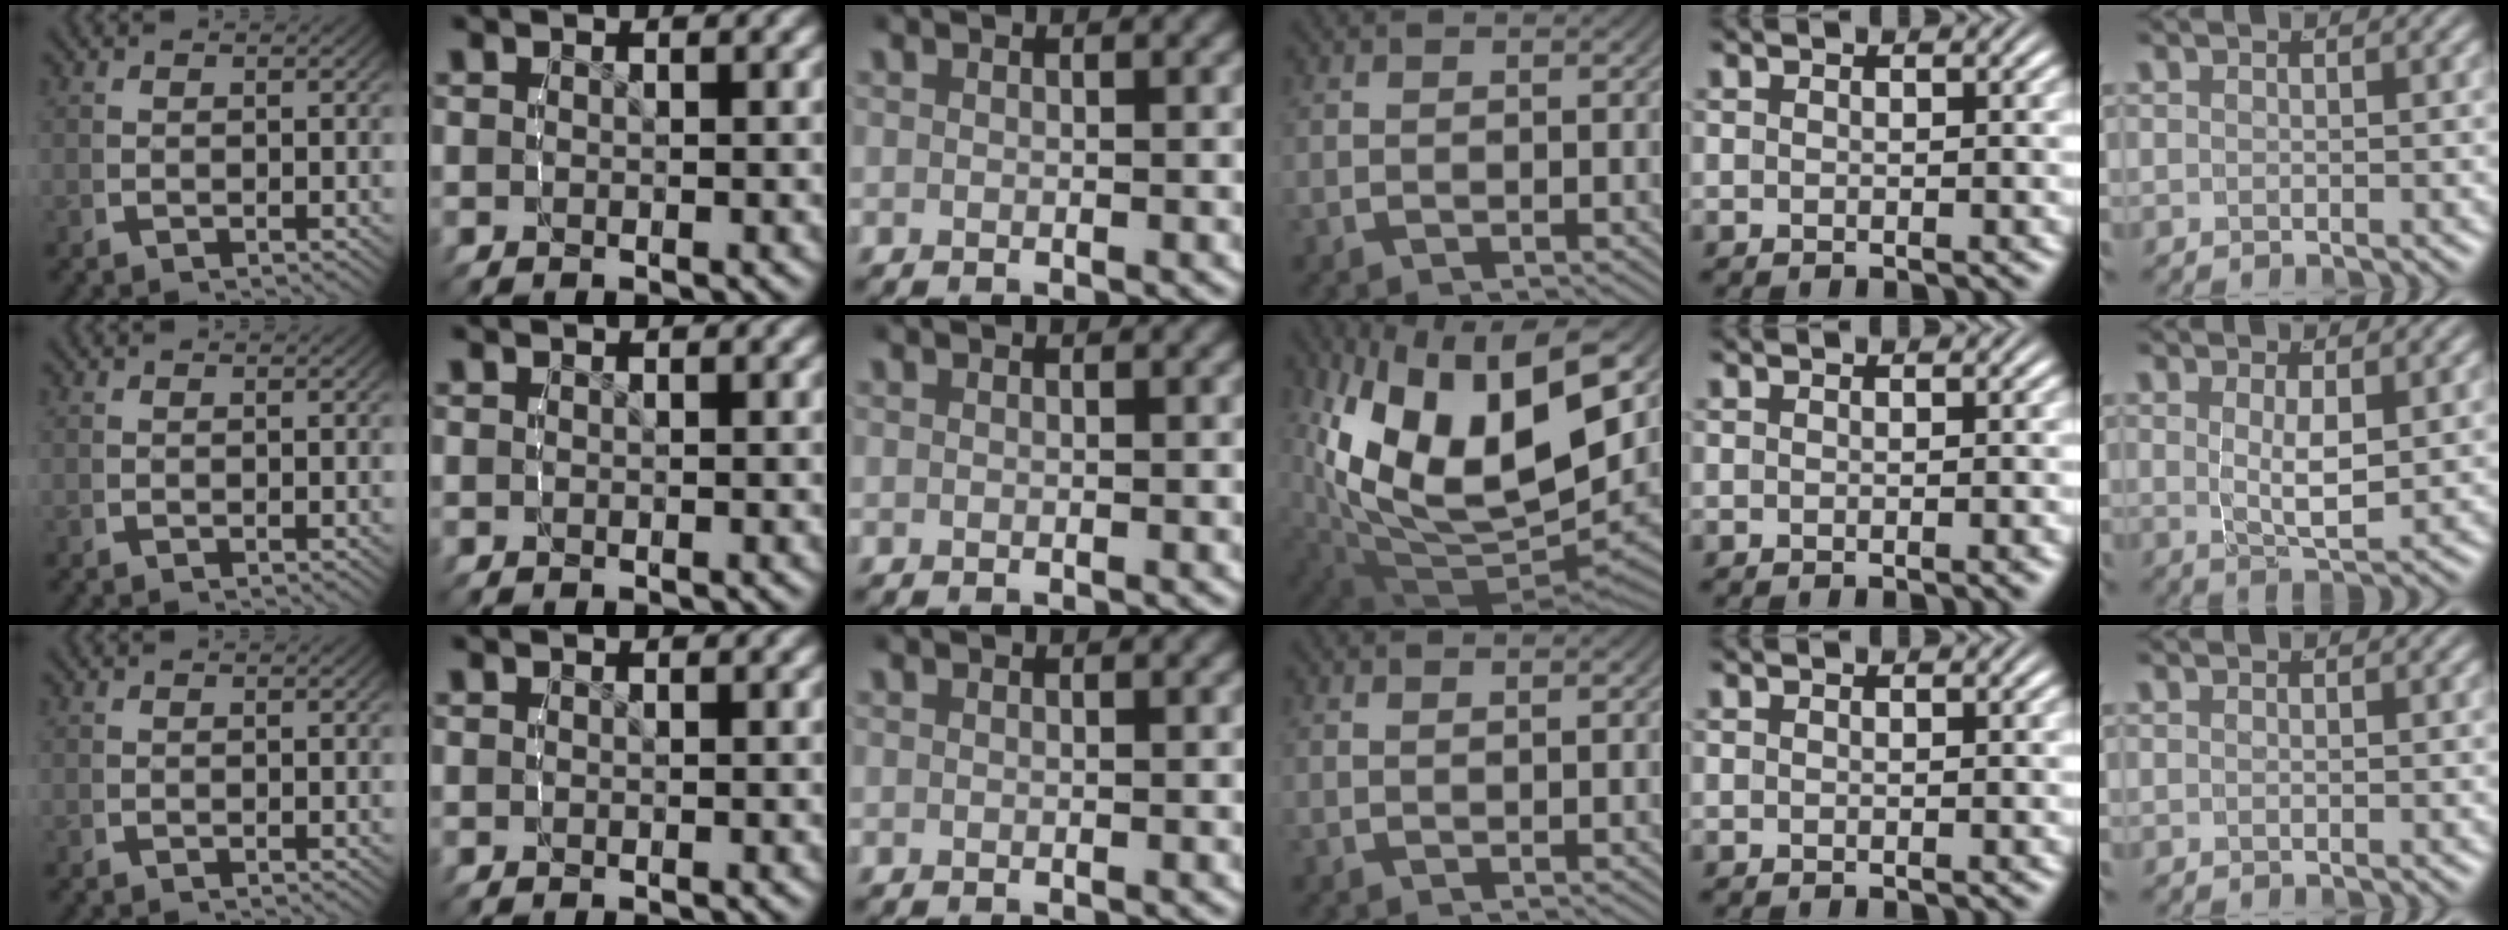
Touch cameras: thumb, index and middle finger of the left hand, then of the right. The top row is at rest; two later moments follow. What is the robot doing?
{"motion": "lift_and_place", "object": "tape"}